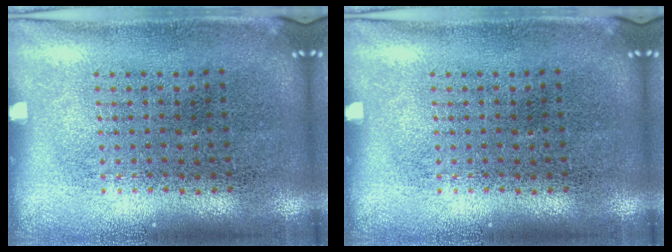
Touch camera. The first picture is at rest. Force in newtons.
{"total": 0.0}